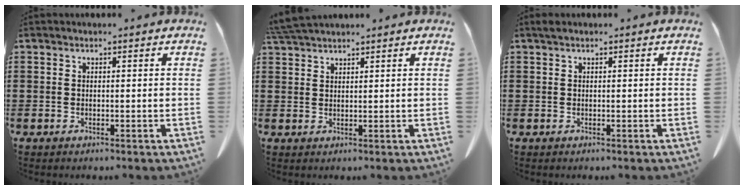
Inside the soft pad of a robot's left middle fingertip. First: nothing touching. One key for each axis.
{"total": 3.4, "fx": 3.2, "fy": 0.2, "fz": 1.1, "tx": -0.032, "ty": -0.004, "tz": 0.064}
{"total": 0.6, "fx": 0.3, "fy": 0.3, "fz": 0.4, "tx": -0.010, "ty": 0.002, "tz": 0.006}